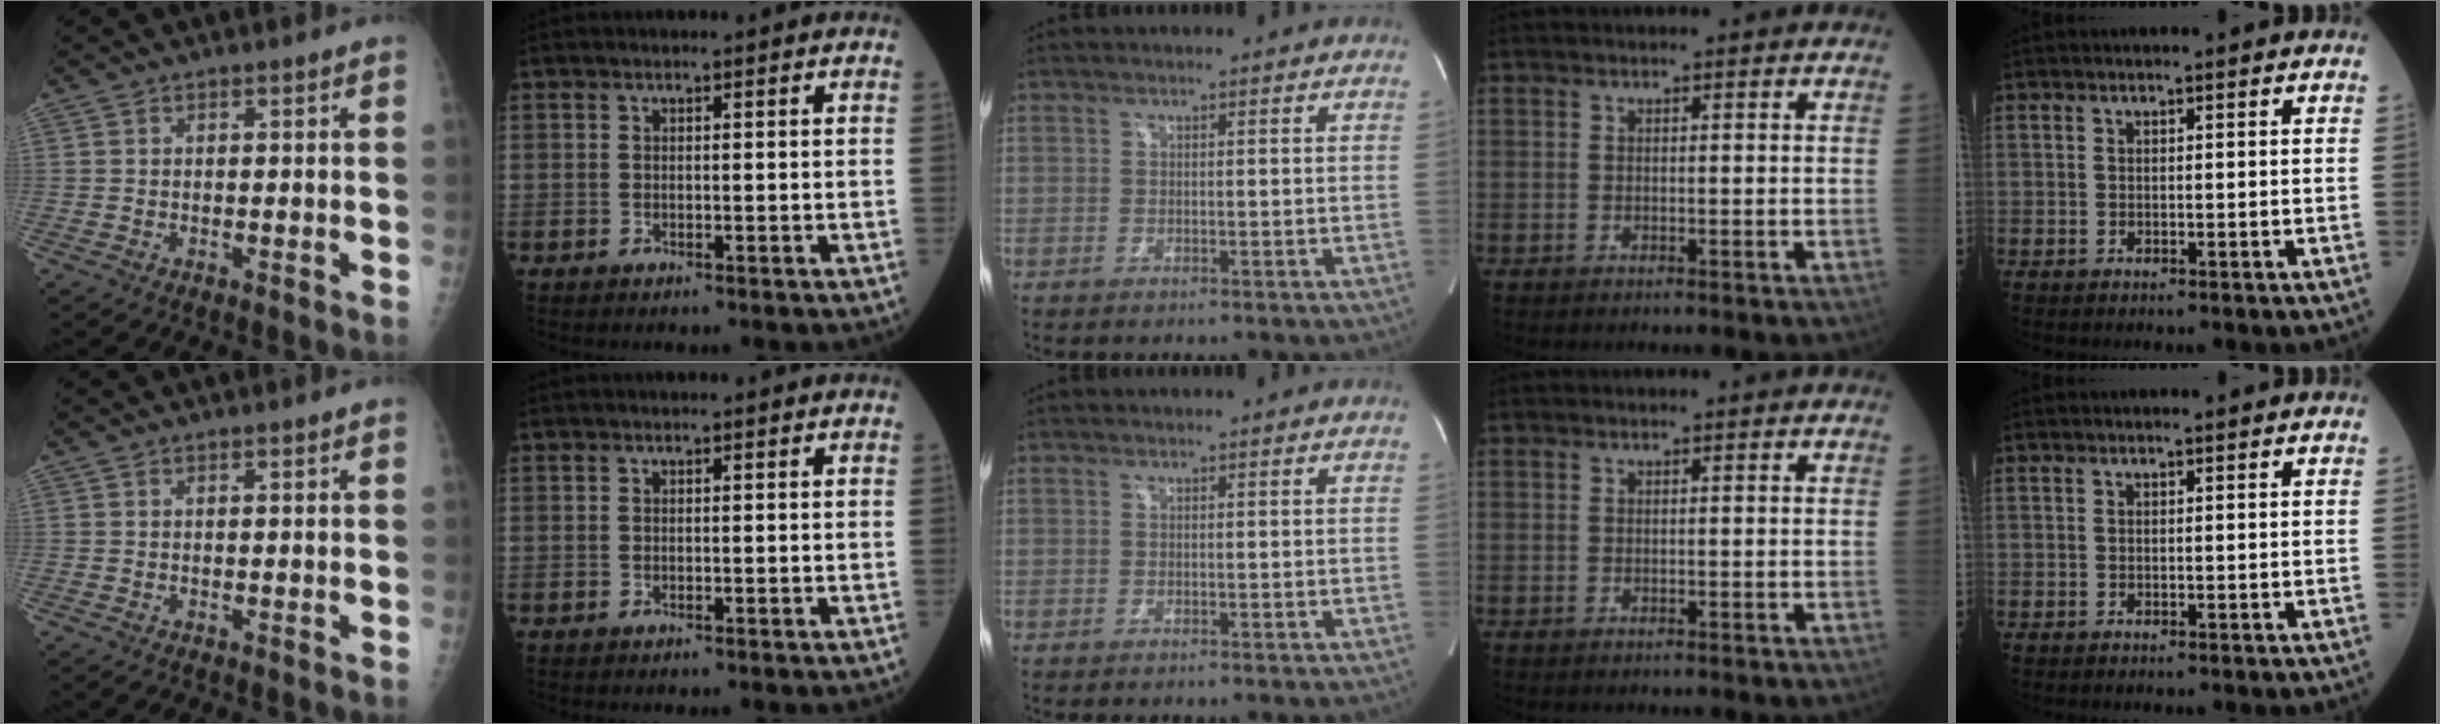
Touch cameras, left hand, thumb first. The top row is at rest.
{}